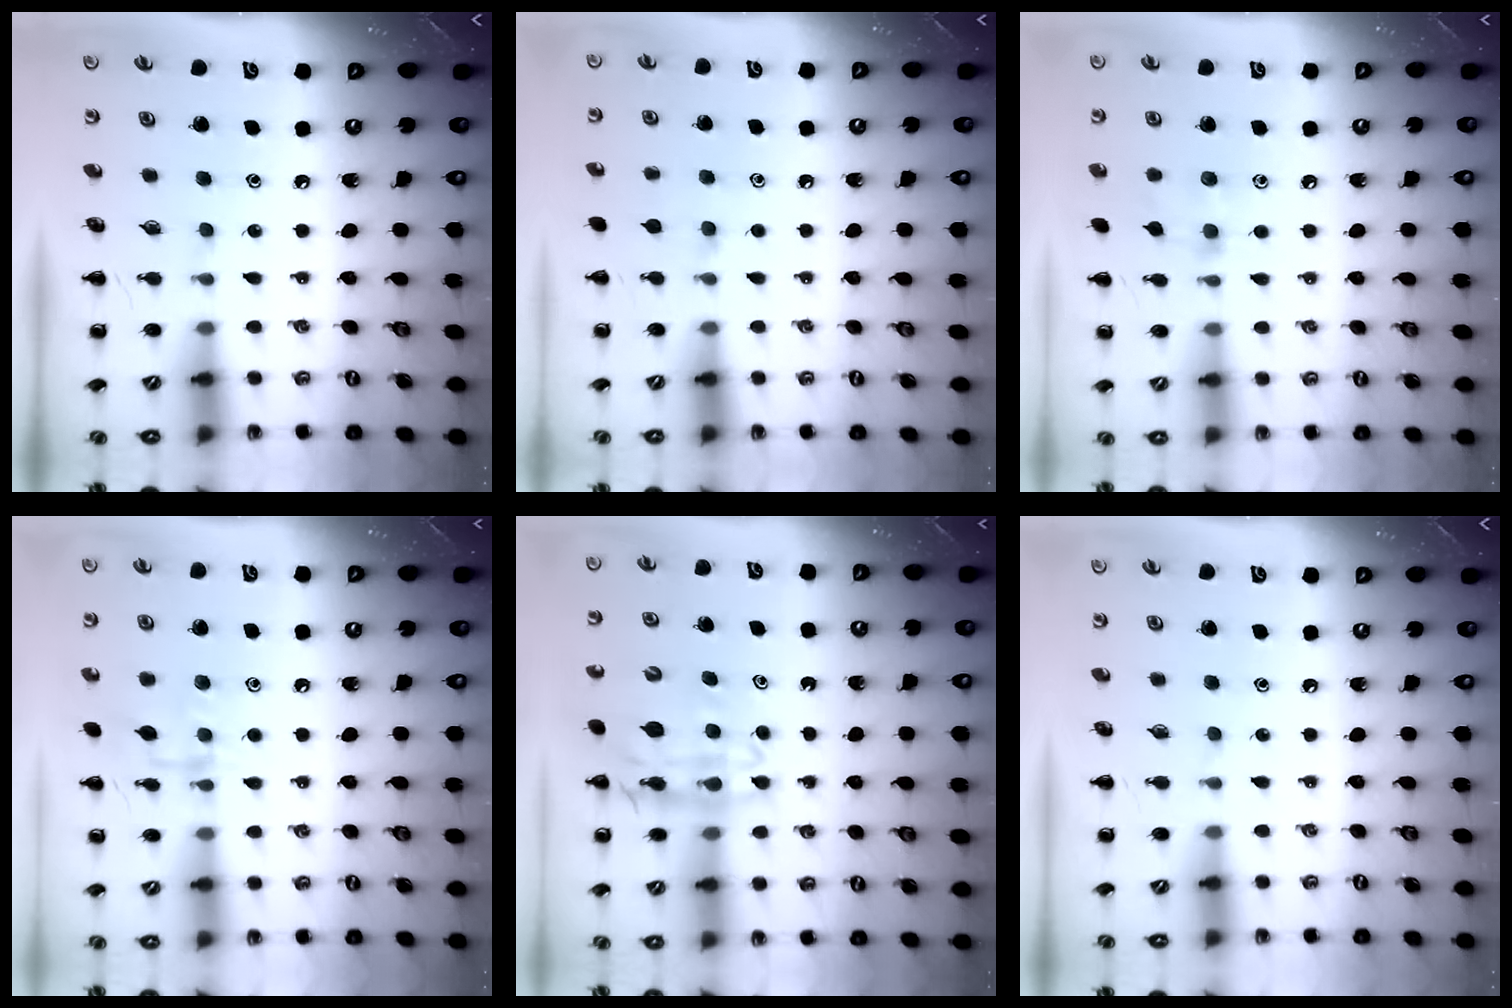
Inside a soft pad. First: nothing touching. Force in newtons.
{"total": 4.8, "press": 4.5, "slide": 1.7}
{"total": 7.4, "press": 7.2, "slide": 1.9}
{"total": 9.0, "press": 9.0, "slide": 0.5}
{"total": 13.2, "press": 12.7, "slide": 3.4}
{"total": 0.0}